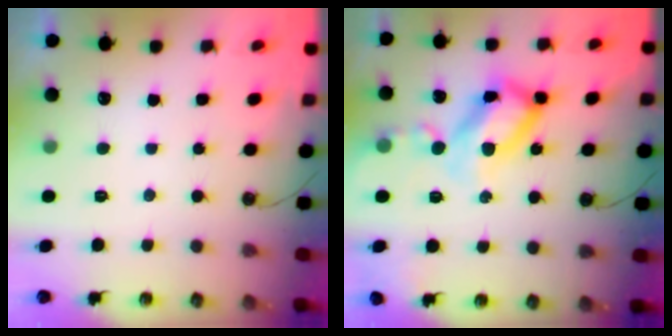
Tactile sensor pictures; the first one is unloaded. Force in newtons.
{"total": 19.3, "press": 19.2, "slide": 1.8}